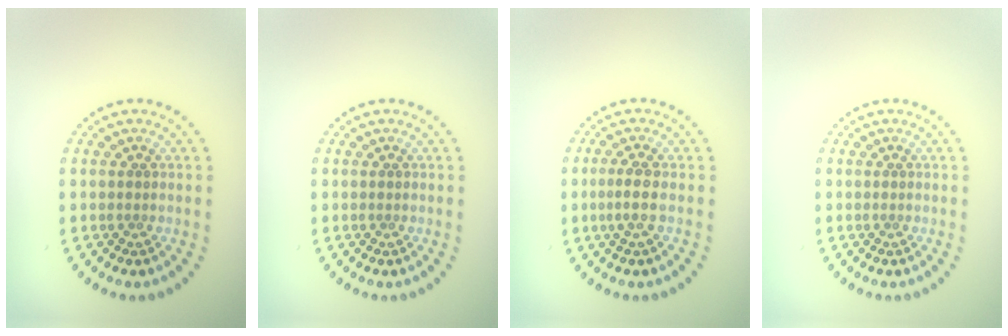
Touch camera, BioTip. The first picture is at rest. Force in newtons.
{"total": 0.0}
{"total": 1.7, "press": 1.4, "slide": 1.0}
{"total": 0.0}